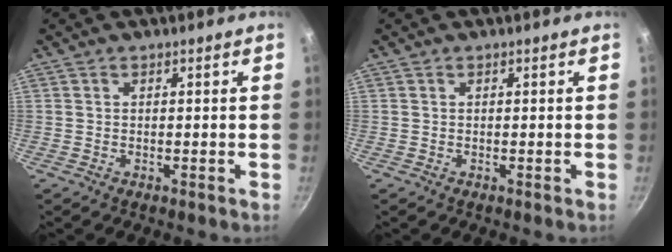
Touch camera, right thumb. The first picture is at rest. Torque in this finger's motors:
{"motor_torque": [-0.01, 0.01, 0.09, -0.09, 0.00]}